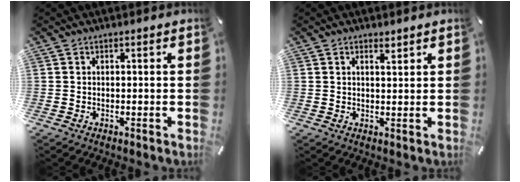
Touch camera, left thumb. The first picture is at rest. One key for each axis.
{"total": 1.5, "fx": 1.3, "fy": 0.5, "fz": 0.7, "tx": -0.008, "ty": -0.005, "tz": 0.022}